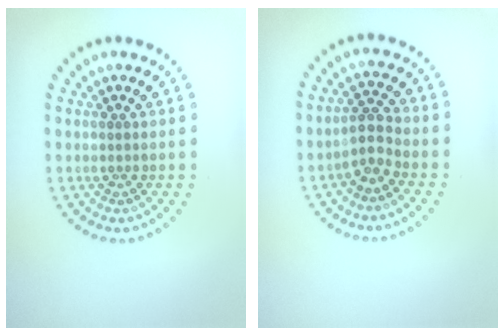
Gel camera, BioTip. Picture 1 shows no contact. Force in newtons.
{"total": 2.2, "press": 1.8, "slide": 1.3}